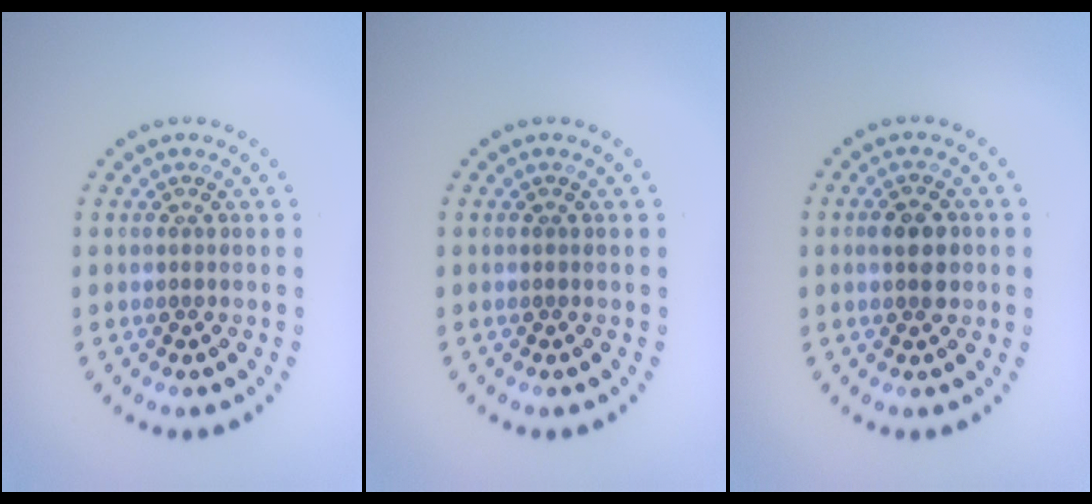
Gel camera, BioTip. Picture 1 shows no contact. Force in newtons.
{"total": 0.0}
{"total": 2.9, "press": 2.9, "slide": 0.1}